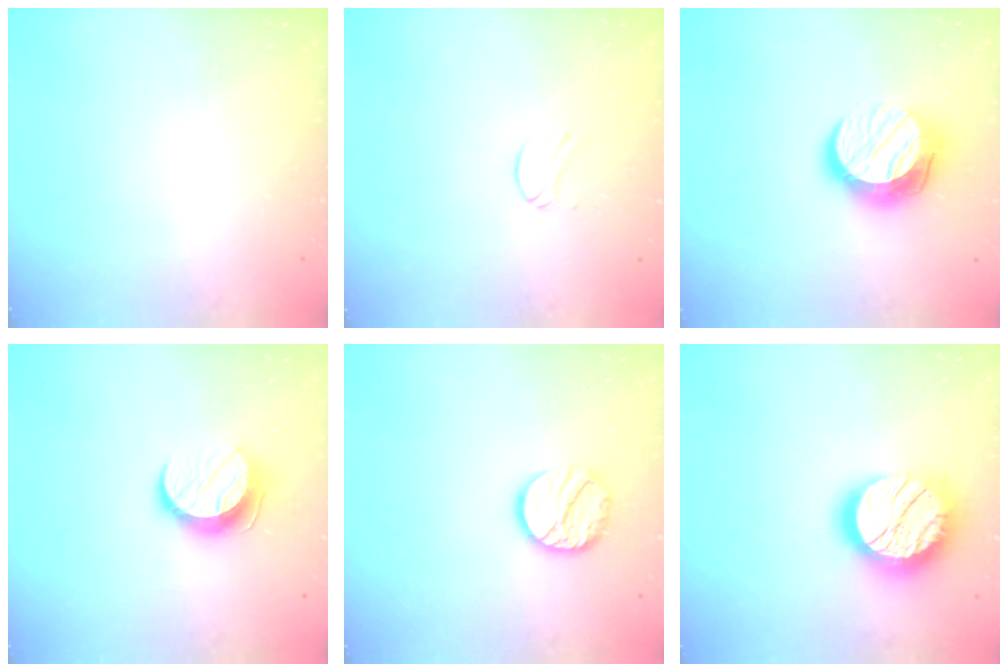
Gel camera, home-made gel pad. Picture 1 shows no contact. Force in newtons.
{"total": 4.4, "press": 4.4, "slide": 0.4}
{"total": 13.1, "press": 13.1, "slide": 0.8}
{"total": 10.2, "press": 10.1, "slide": 0.8}
{"total": 12.2, "press": 12.1, "slide": 1.0}
{"total": 19.9, "press": 19.9, "slide": 1.3}